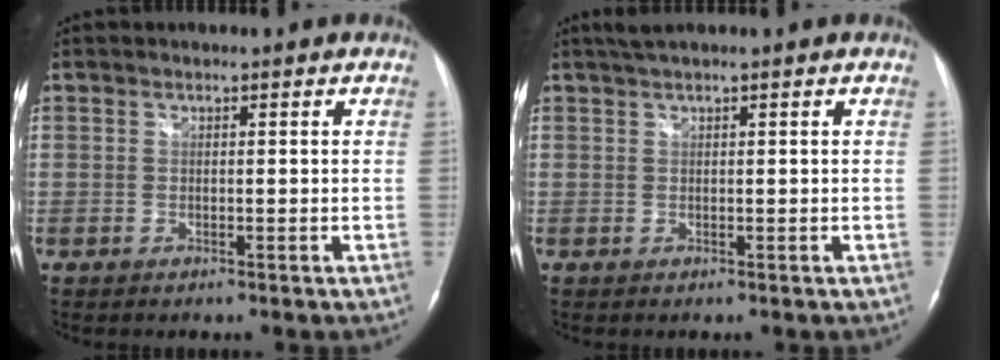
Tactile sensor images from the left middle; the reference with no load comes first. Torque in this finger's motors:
{"motor_torque": [0.17, -0.06, -0.05, 0.02]}